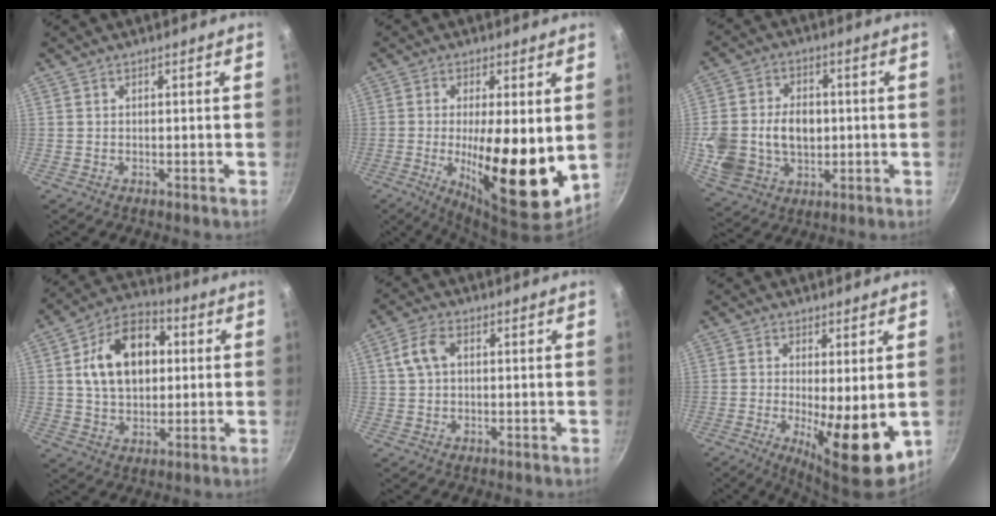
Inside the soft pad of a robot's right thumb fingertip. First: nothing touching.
{"total": 16.8, "force": [-1.0, 4.9, 16.0], "torque": [-0.239, -0.026, -0.012]}
{"total": 15.4, "force": [-0.5, 11.6, 10.0], "torque": [-0.179, 0.008, 0.000]}
{"total": 15.7, "force": [2.9, 10.7, 11.2], "torque": [-0.152, 0.014, 0.039]}
{"total": 5.2, "force": [1.2, 3.3, 3.8], "torque": [-0.074, 0.009, 0.019]}
{"total": 11.6, "force": [-1.3, 3.7, 10.9], "torque": [-0.142, -0.014, -0.008]}